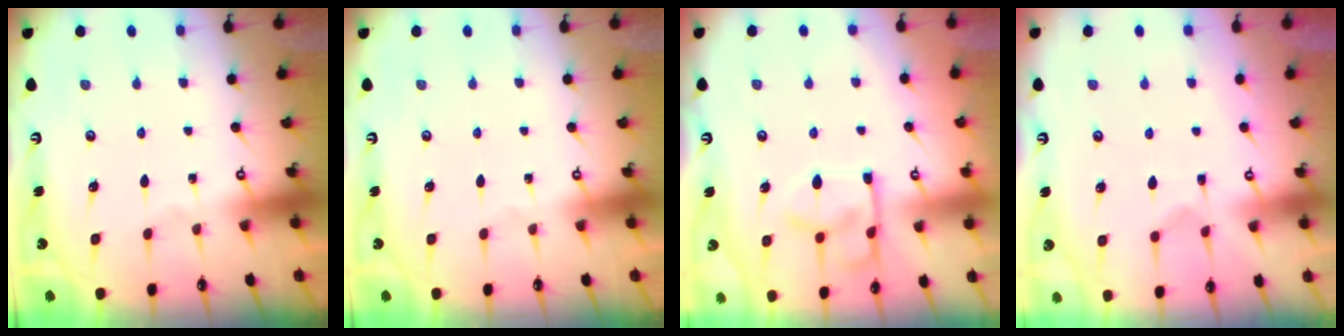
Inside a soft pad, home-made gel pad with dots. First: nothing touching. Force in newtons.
{"total": 0.0}
{"total": 12.1, "press": 12.1, "slide": 0.8}
{"total": 1.4, "press": 0.2, "slide": 1.4}